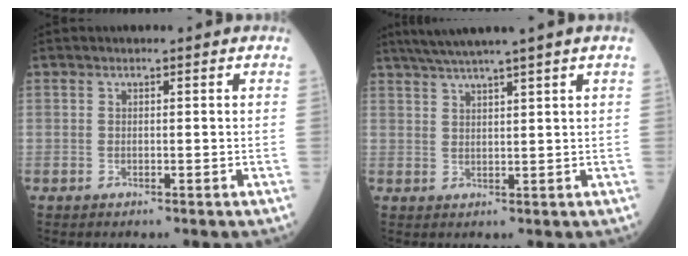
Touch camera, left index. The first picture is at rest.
{"total": 6.6, "force": [5.1, -1.6, 3.8], "torque": [-0.061, 0.016, 0.087]}